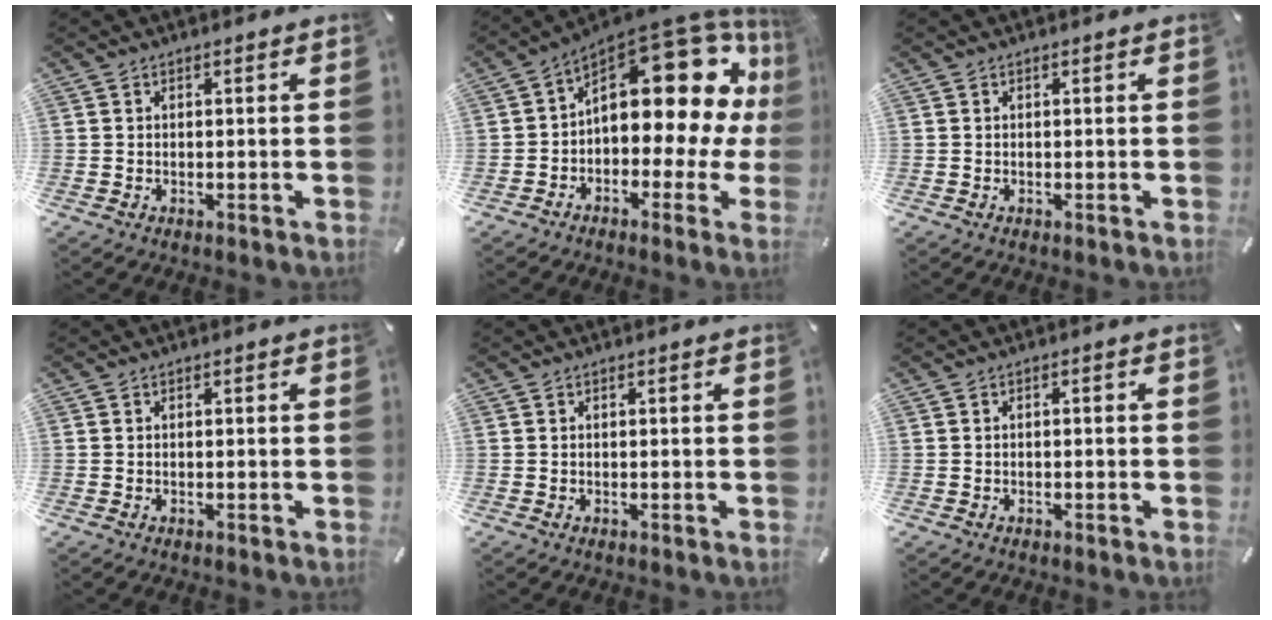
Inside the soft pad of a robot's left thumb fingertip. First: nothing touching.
{"total": 19.0, "force": [7.6, 9.7, 14.4], "torque": [-0.178, -0.076, 0.125]}
{"total": 0.0}
{"total": 0.0}
{"total": 0.0}
{"total": 0.9, "force": [-0.6, 0.3, 0.6], "torque": [-0.011, 0.001, -0.011]}